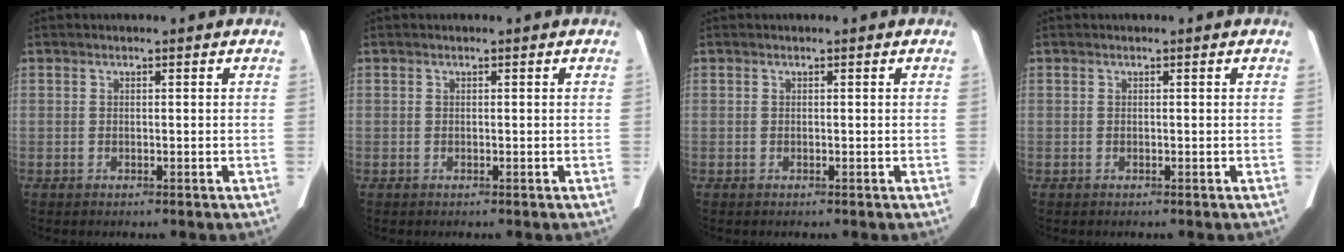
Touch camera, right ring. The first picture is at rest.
{"total": 0.0}
{"total": 0.0}
{"total": 0.0}